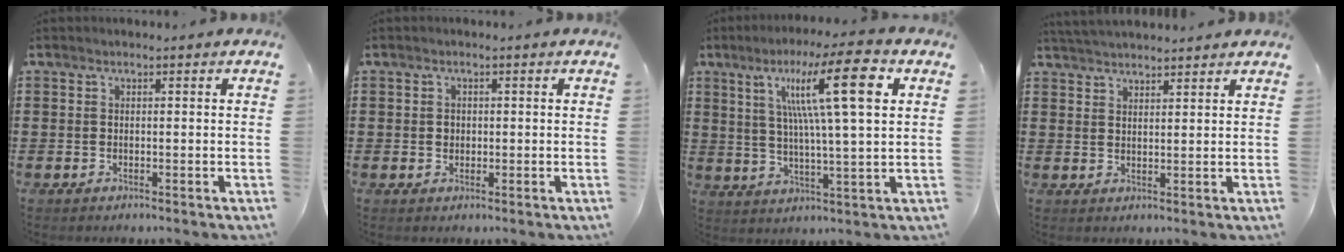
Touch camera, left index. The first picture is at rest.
{"total": 1.1, "force": [0.2, 1.0, 0.5], "torque": [-0.013, 0.006, 0.003]}
{"total": 14.6, "force": [6.0, 1.9, 13.2], "torque": [-0.250, 0.013, 0.089]}
{"total": 3.0, "force": [3.0, -0.1, 0.2], "torque": [-0.012, -0.004, 0.057]}